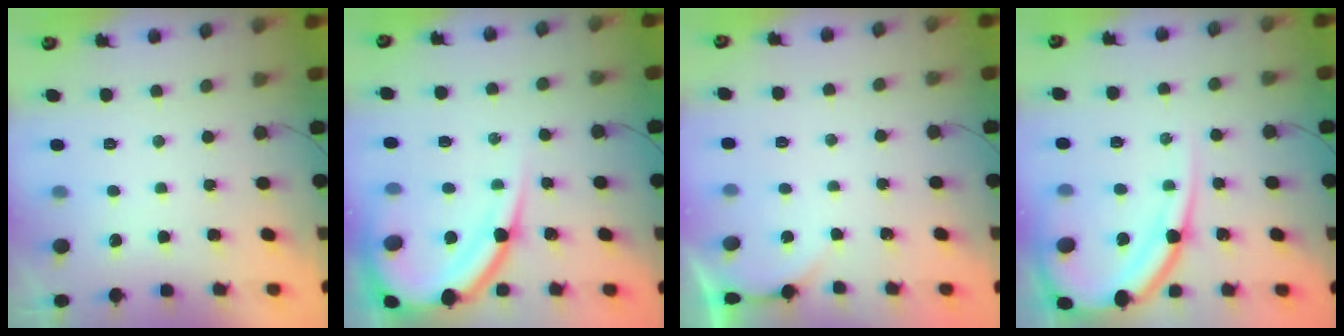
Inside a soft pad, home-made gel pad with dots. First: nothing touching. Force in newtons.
{"total": 16.1, "press": 16.0, "slide": 1.5}
{"total": 0.0}
{"total": 14.1, "press": 14.0, "slide": 1.4}